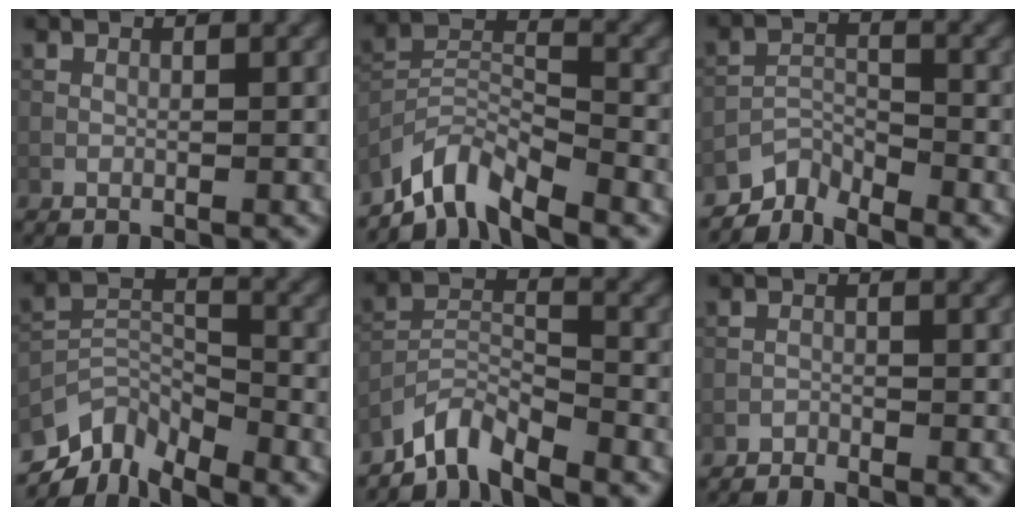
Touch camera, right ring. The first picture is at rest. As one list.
[{"total": 5.8, "force": [-5.1, 1.4, 2.4], "torque": [-0.039, -0.002, -0.108]}, {"total": 3.2, "force": [-3.0, 0.9, 0.6], "torque": [-0.009, 0.000, -0.067]}, {"total": 7.0, "force": [-5.6, 2.9, 2.9], "torque": [-0.048, -0.007, -0.112]}, {"total": 4.2, "force": [-3.8, 1.1, 1.6], "torque": [-0.026, 0.002, -0.084]}, {"total": 0.8, "force": [-0.8, 0.1, 0.0], "torque": [-0.004, 0.002, -0.018]}]